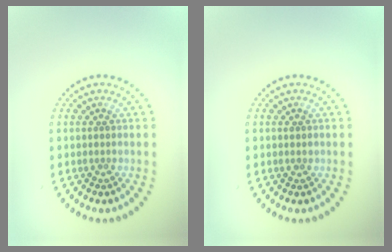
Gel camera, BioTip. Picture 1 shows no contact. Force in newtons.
{"total": 0.7, "press": 0.7, "slide": 0.2}